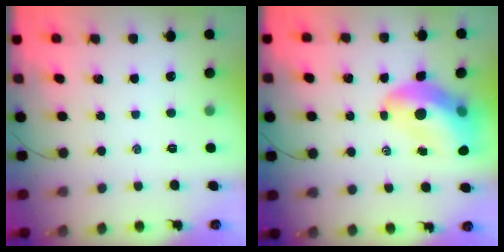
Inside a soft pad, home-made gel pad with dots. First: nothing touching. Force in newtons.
{"total": 13.3, "press": 12.6, "slide": 4.0}